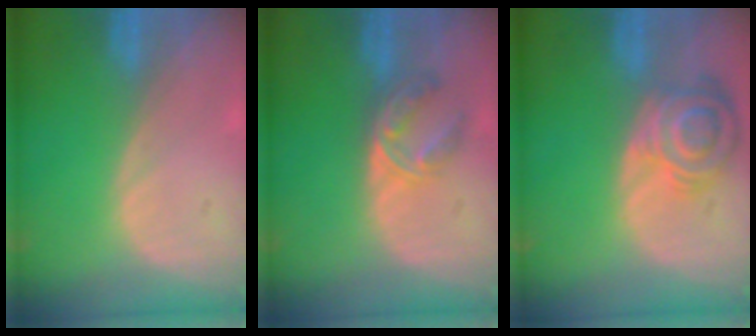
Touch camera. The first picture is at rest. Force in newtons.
{"total": 5.8, "press": 4.7, "slide": 3.5}
{"total": 8.2, "press": 7.3, "slide": 3.8}